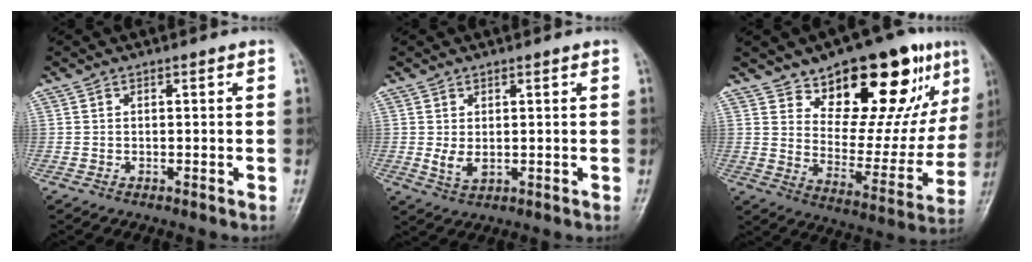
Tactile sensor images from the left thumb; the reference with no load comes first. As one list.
[{"total": 2.9, "force": [0.3, 1.7, 2.3], "torque": [-0.041, -0.009, 0.011]}, {"total": 23.6, "force": [13.6, 10.4, 16.3], "torque": [-0.173, -0.061, 0.212]}]